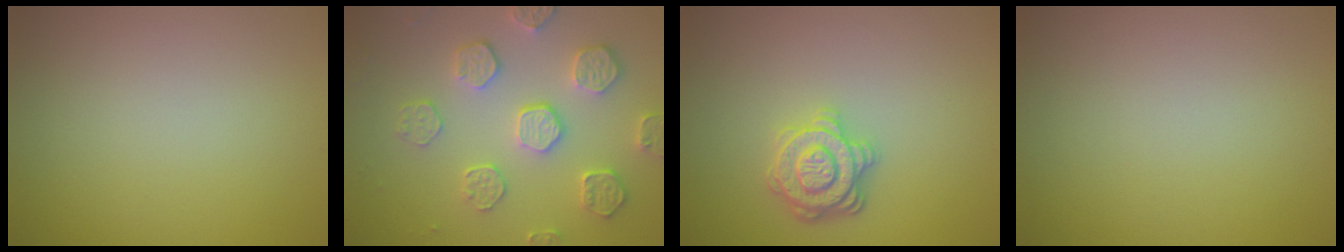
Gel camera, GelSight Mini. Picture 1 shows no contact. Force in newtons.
{"total": 4.3, "press": 4.1, "slide": 1.3}
{"total": 3.2, "press": 3.0, "slide": 1.1}
{"total": 0.0}